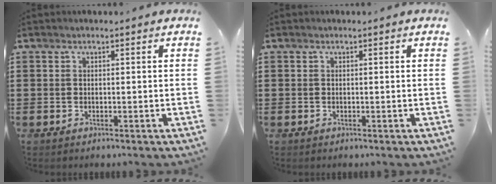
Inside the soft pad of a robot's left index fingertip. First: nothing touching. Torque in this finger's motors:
{"motor_torque": [-0.01, -0.12, 0.04, -0.01]}